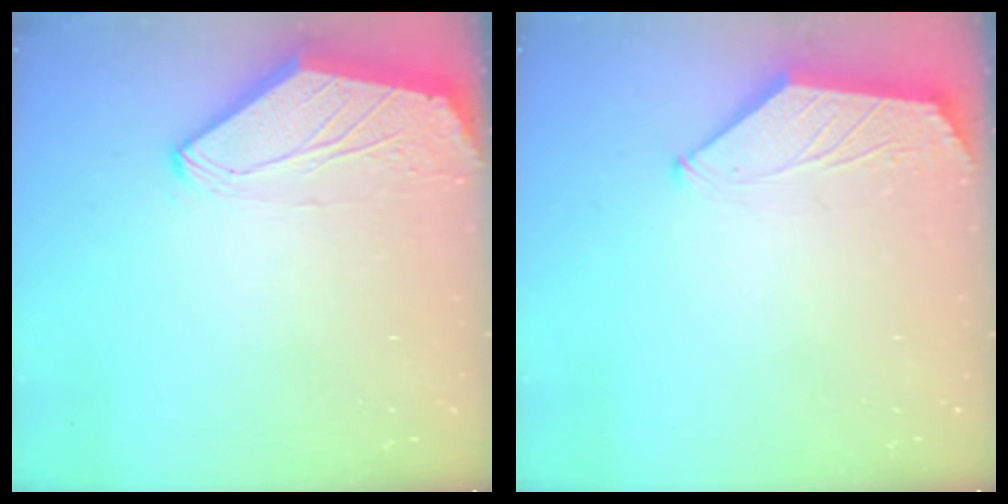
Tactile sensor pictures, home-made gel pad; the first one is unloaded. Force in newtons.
{"total": 1.4, "press": 1.4, "slide": 0.2}